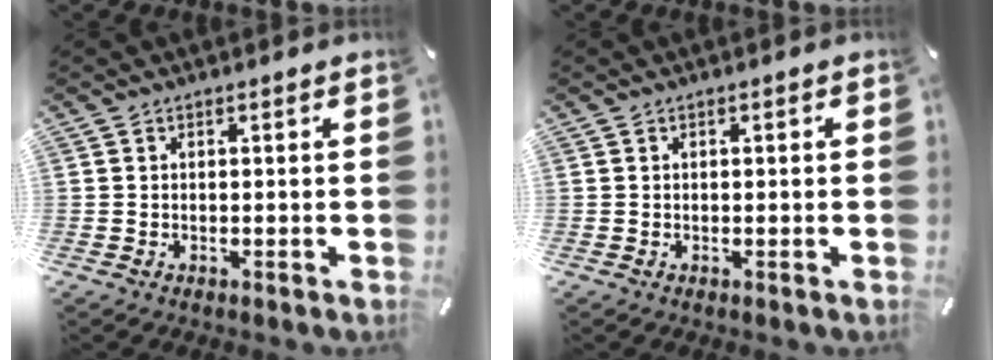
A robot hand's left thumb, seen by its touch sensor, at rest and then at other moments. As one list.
[{"total": 0.0}]